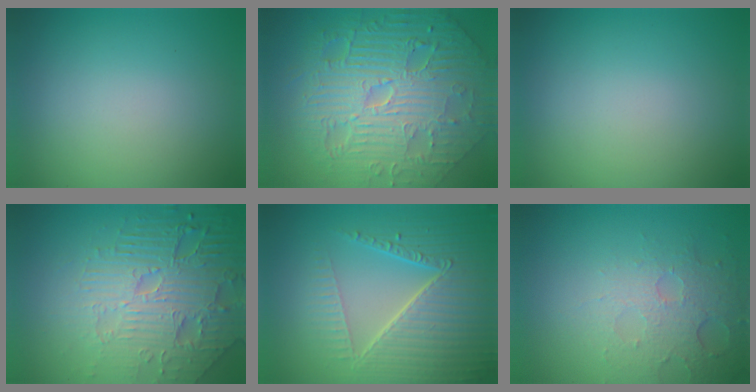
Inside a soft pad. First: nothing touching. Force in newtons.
{"total": 11.8, "press": 7.8, "slide": 8.8}
{"total": 0.0}
{"total": 8.3, "press": 6.1, "slide": 5.7}
{"total": 7.3, "press": 5.5, "slide": 4.8}
{"total": 4.7, "press": 3.1, "slide": 3.5}